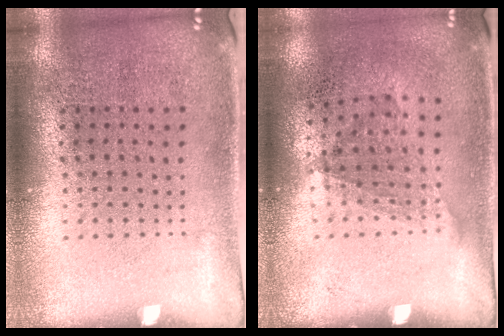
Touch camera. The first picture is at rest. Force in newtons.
{"total": 1.2, "press": 0.8, "slide": 0.8}